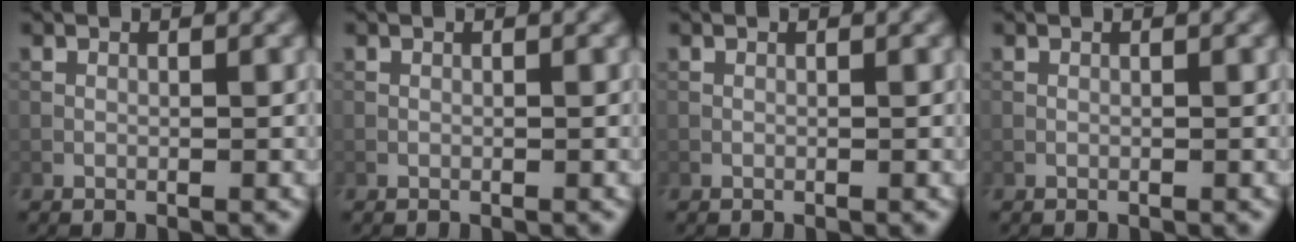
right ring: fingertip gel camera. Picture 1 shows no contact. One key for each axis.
{"total": 0.0}
{"total": 0.0}
{"total": 0.0}